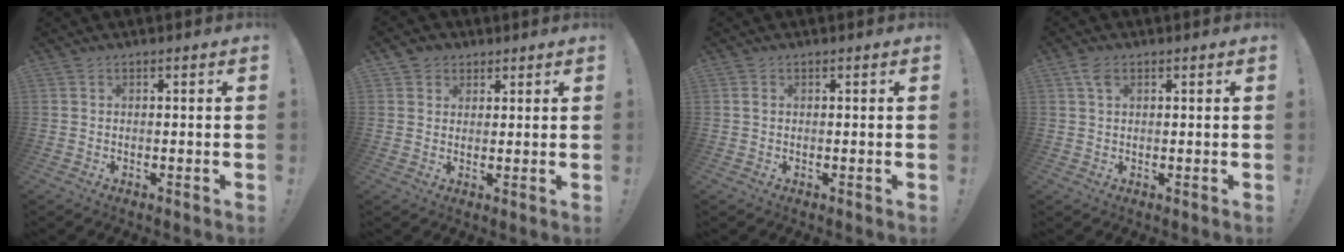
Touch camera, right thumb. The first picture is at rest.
{"total": 3.6, "force": [1.6, 3.1, 0.4], "torque": [-0.008, -0.001, 0.031]}
{"total": 0.9, "force": [0.3, 0.5, 0.6], "torque": [-0.007, 0.001, 0.004]}
{"total": 3.4, "force": [1.7, 1.9, 2.3], "torque": [-0.040, -0.001, 0.030]}